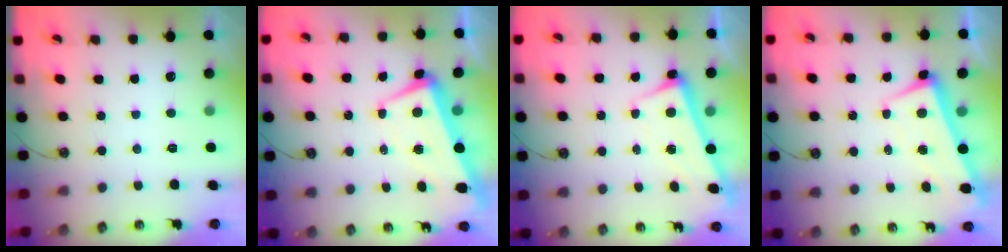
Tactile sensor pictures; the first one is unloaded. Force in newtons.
{"total": 1.6, "press": 1.4, "slide": 0.9}
{"total": 2.8, "press": 2.8, "slide": 0.4}
{"total": 1.8, "press": 0.9, "slide": 1.6}